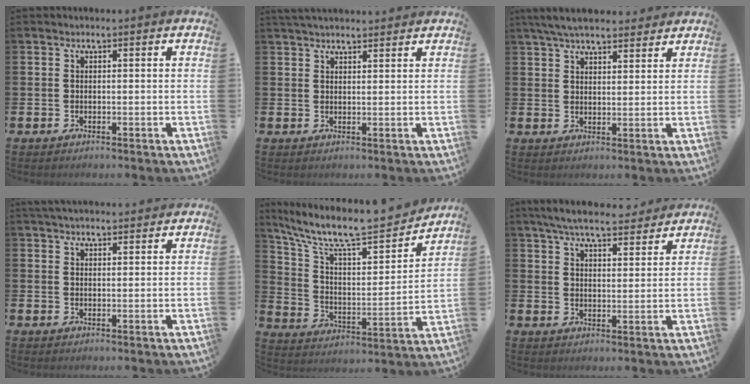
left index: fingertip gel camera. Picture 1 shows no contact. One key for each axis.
{"total": 2.8, "fx": 2.7, "fy": 0.5, "fz": 0.7, "tx": -0.016, "ty": -0.007, "tz": 0.049}
{"total": 5.7, "fx": 5.2, "fy": 1.3, "fz": 1.8, "tx": -0.045, "ty": -0.013, "tz": 0.097}
{"total": 2.8, "fx": 2.7, "fy": 0.5, "fz": 0.6, "tx": -0.014, "ty": -0.006, "tz": 0.050}
{"total": 10.0, "fx": 8.6, "fy": 2.4, "fz": 4.4, "tx": -0.121, "ty": -0.061, "tz": 0.144}
{"total": 6.5, "fx": 6.1, "fy": 1.1, "fz": 1.9, "tx": -0.045, "ty": -0.029, "tz": 0.107}